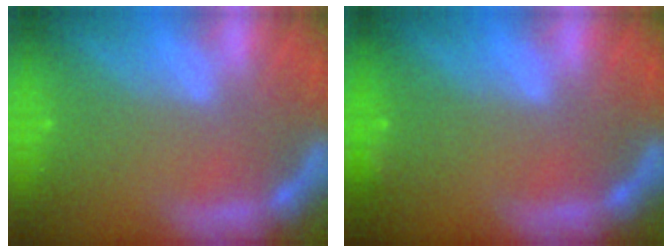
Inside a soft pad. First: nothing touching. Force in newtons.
{"total": 0.9}